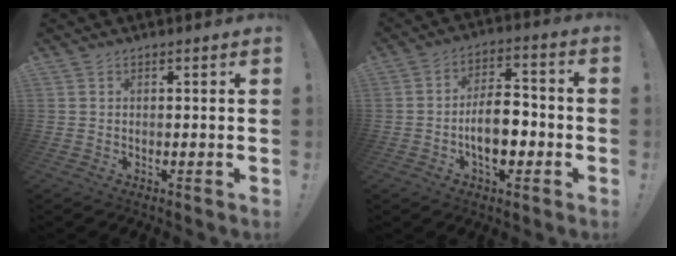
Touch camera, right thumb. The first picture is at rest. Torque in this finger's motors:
{"motor_torque": [1.21, 1.46, 0.81, -0.66, 0.04]}